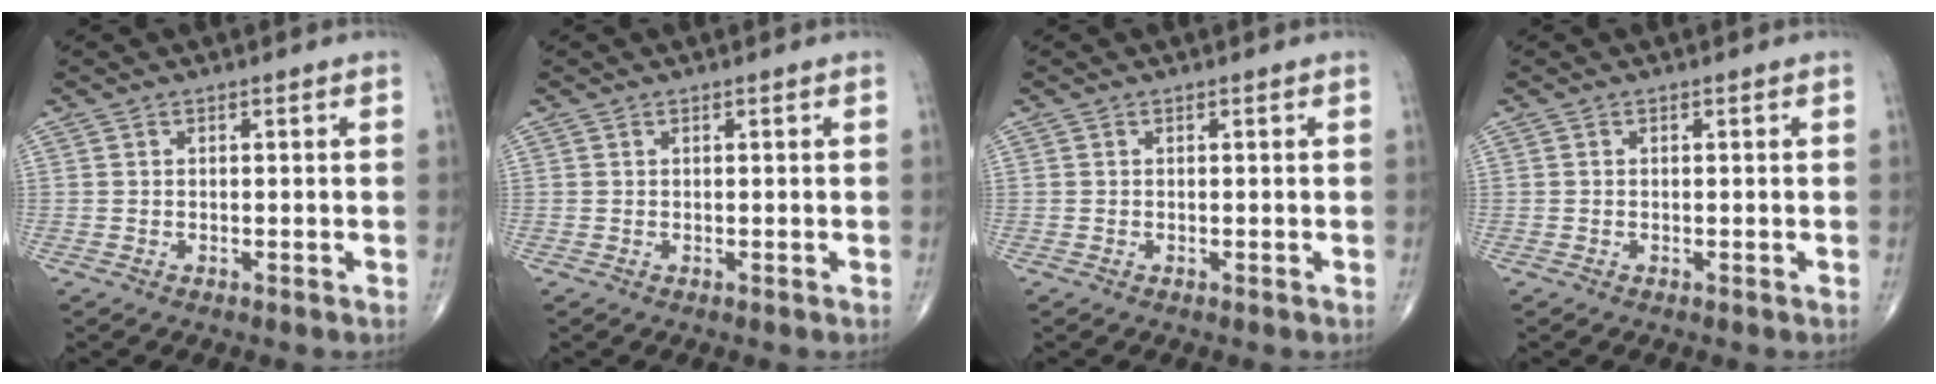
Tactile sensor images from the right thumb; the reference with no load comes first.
{"total": 0.0}
{"total": 0.0}
{"total": 0.0}